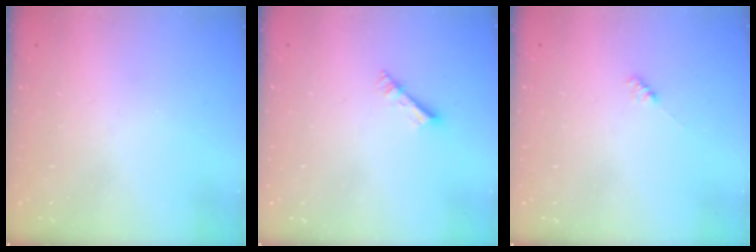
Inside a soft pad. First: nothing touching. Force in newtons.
{"total": 3.0, "press": 3.0, "slide": 0.3}
{"total": 2.1, "press": 2.0, "slide": 0.5}